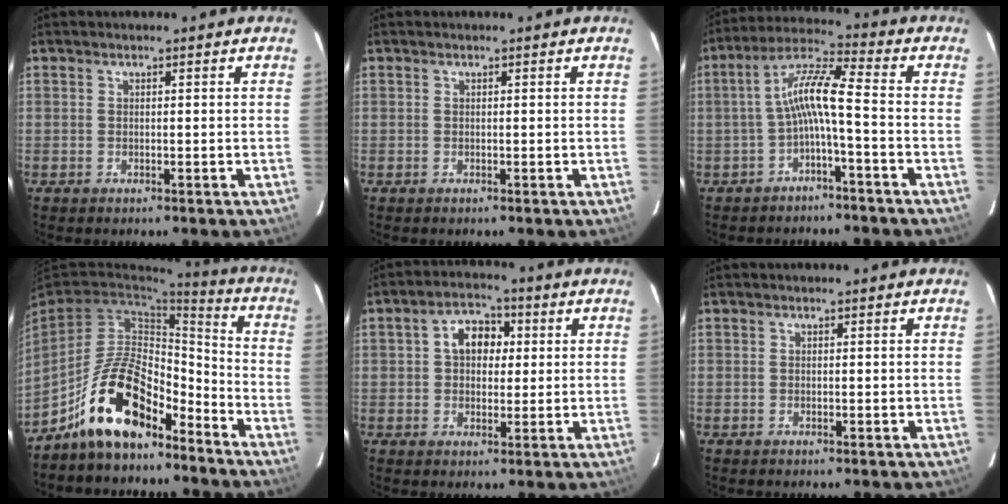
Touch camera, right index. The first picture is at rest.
{"total": 0.0}
{"total": 7.7, "force": [-2.3, 0.5, 7.3], "torque": [-0.167, 0.022, -0.044]}
{"total": 15.0, "force": [-10.6, 6.3, 8.6], "torque": [-0.171, 0.029, -0.183]}
{"total": 6.8, "force": [1.4, 4.9, 4.4], "torque": [-0.074, 0.027, 0.025]}
{"total": 0.0}